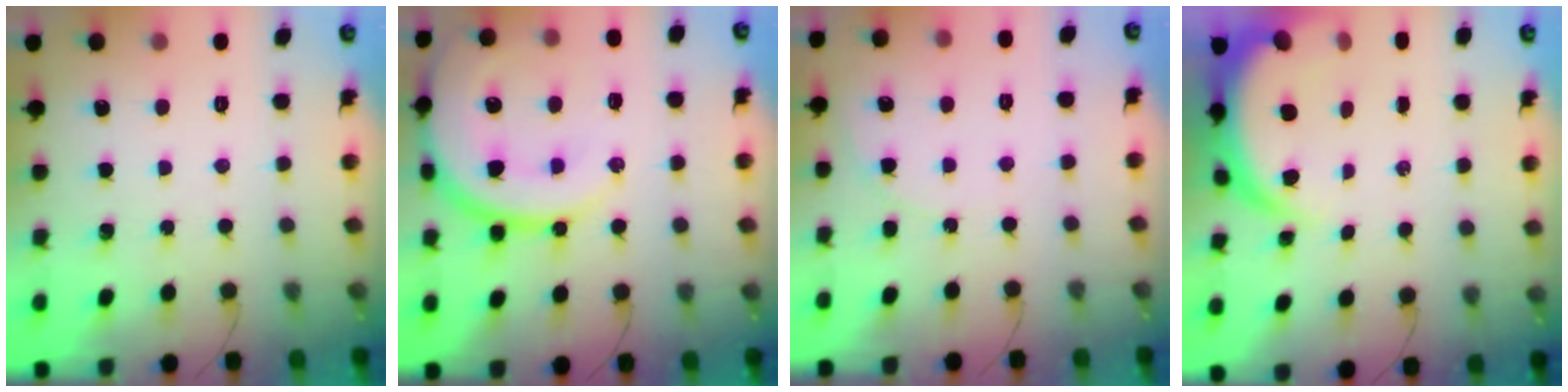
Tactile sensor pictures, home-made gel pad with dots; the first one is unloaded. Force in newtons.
{"total": 21.2, "press": 21.1, "slide": 1.9}
{"total": 6.7, "press": 6.7, "slide": 0.4}
{"total": 7.0, "press": 7.0, "slide": 1.0}